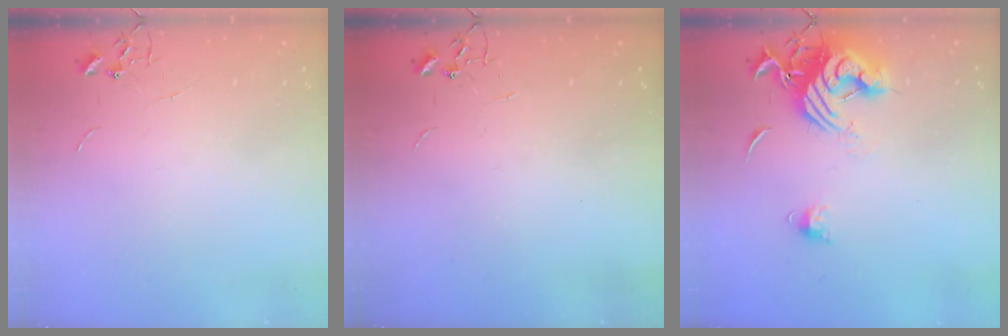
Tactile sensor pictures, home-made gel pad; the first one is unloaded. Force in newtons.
{"total": 0.0}
{"total": 13.3, "press": 13.2, "slide": 1.5}